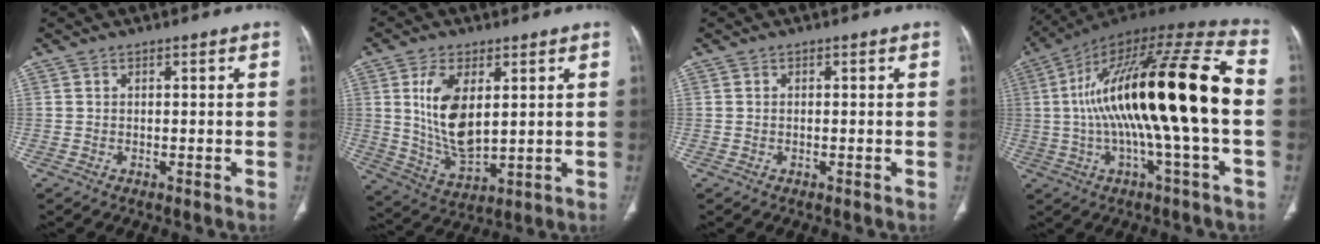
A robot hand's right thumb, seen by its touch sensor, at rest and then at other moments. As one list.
[{"total": 11.8, "force": [2.9, 5.9, 9.8], "torque": [-0.182, -0.025, 0.068]}, {"total": 0.0}, {"total": 28.8, "force": [0.0, 6.0, 28.2], "torque": [-0.504, 0.040, -0.008]}]